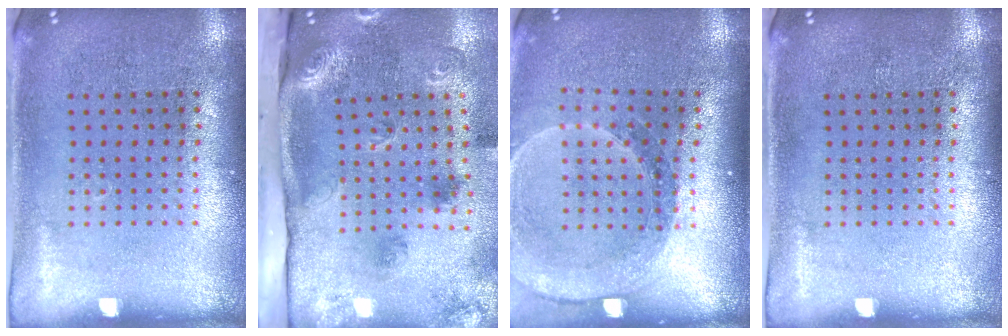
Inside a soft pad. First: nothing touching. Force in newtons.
{"total": 2.7, "press": 1.9, "slide": 1.8}
{"total": 1.5, "press": 1.5, "slide": 0.1}
{"total": 0.0}